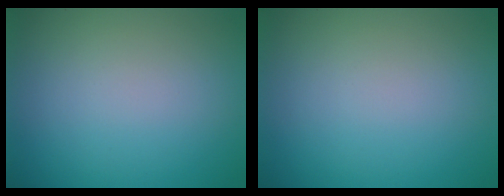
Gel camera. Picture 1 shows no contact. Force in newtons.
{"total": 0.0}